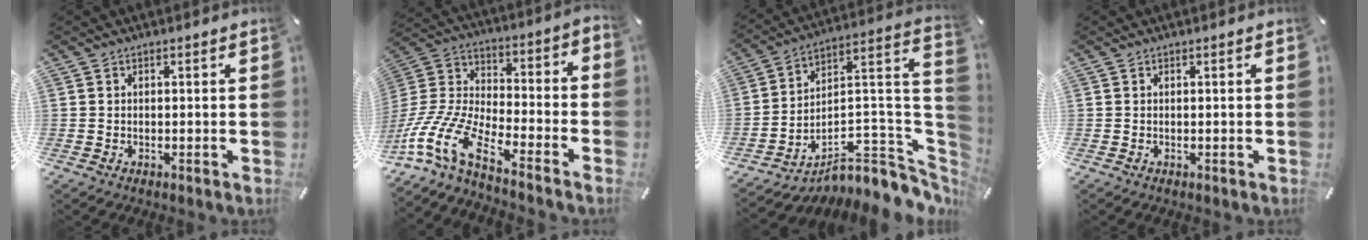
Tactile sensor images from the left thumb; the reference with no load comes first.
{"total": 16.1, "force": [-10.2, 6.0, 11.0], "torque": [-0.237, 0.025, -0.187]}
{"total": 10.4, "force": [-7.4, 5.3, 5.1], "torque": [-0.018, -0.028, -0.116]}
{"total": 0.0}